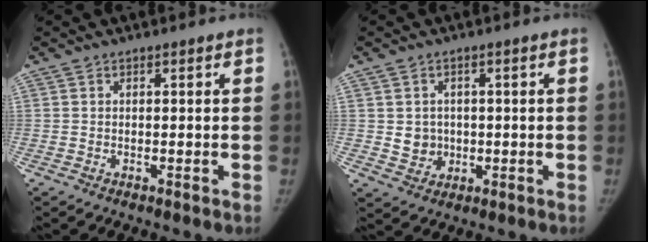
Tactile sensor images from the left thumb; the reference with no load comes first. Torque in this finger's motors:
{"motor_torque": [-0.03, 0.04, 0.48, -0.49, 0.10]}